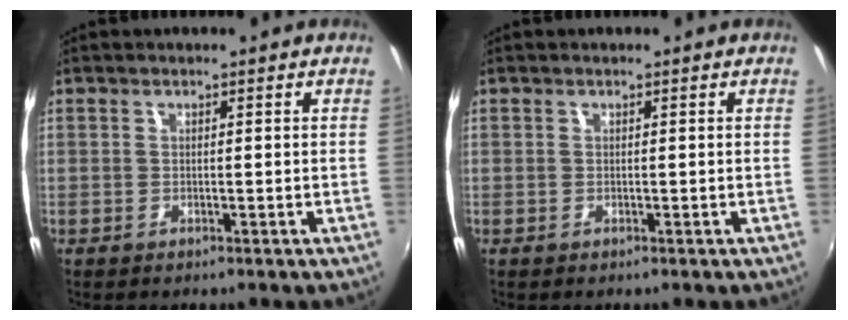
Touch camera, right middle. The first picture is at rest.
{"total": 0.0}